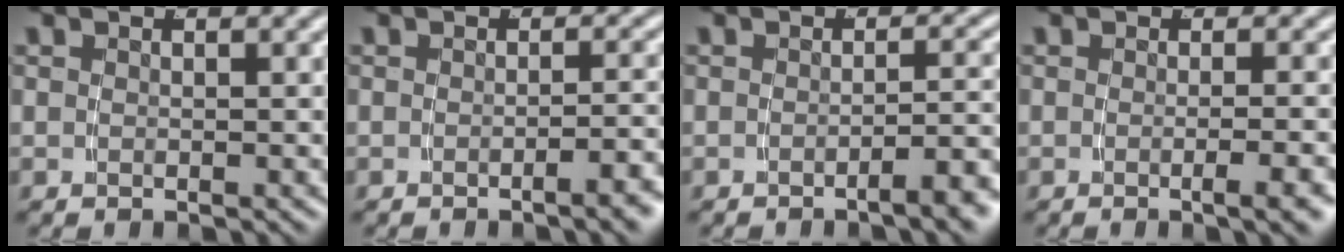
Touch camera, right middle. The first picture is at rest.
{"total": 2.1, "force": [-1.5, -0.3, 1.4], "torque": [-0.015, 0.011, -0.029]}
{"total": 3.0, "force": [-2.2, -0.1, 2.1], "torque": [-0.021, 0.008, -0.040]}
{"total": 2.4, "force": [-1.3, -0.5, 1.9], "torque": [-0.024, 0.006, -0.023]}